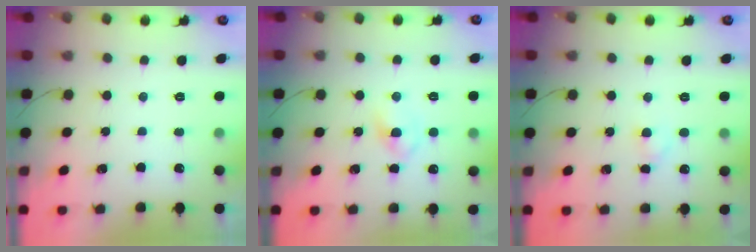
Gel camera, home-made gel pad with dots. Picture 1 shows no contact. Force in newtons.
{"total": 2.9, "press": 2.6, "slide": 1.3}
{"total": 2.1, "press": 1.8, "slide": 1.0}